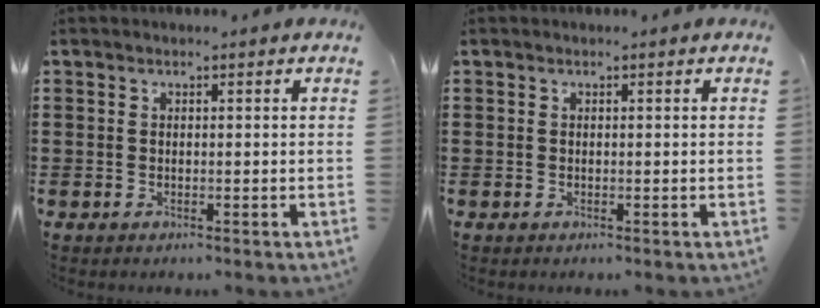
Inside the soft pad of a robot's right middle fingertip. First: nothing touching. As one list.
[{"total": 0.0}]